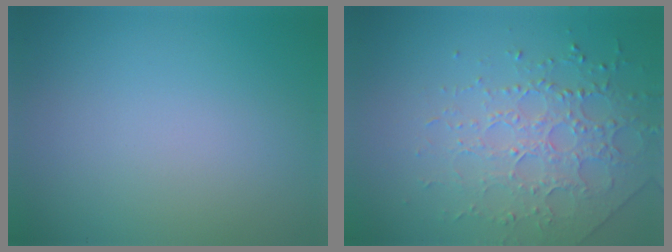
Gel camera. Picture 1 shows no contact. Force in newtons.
{"total": 3.7, "press": 3.5, "slide": 1.1}